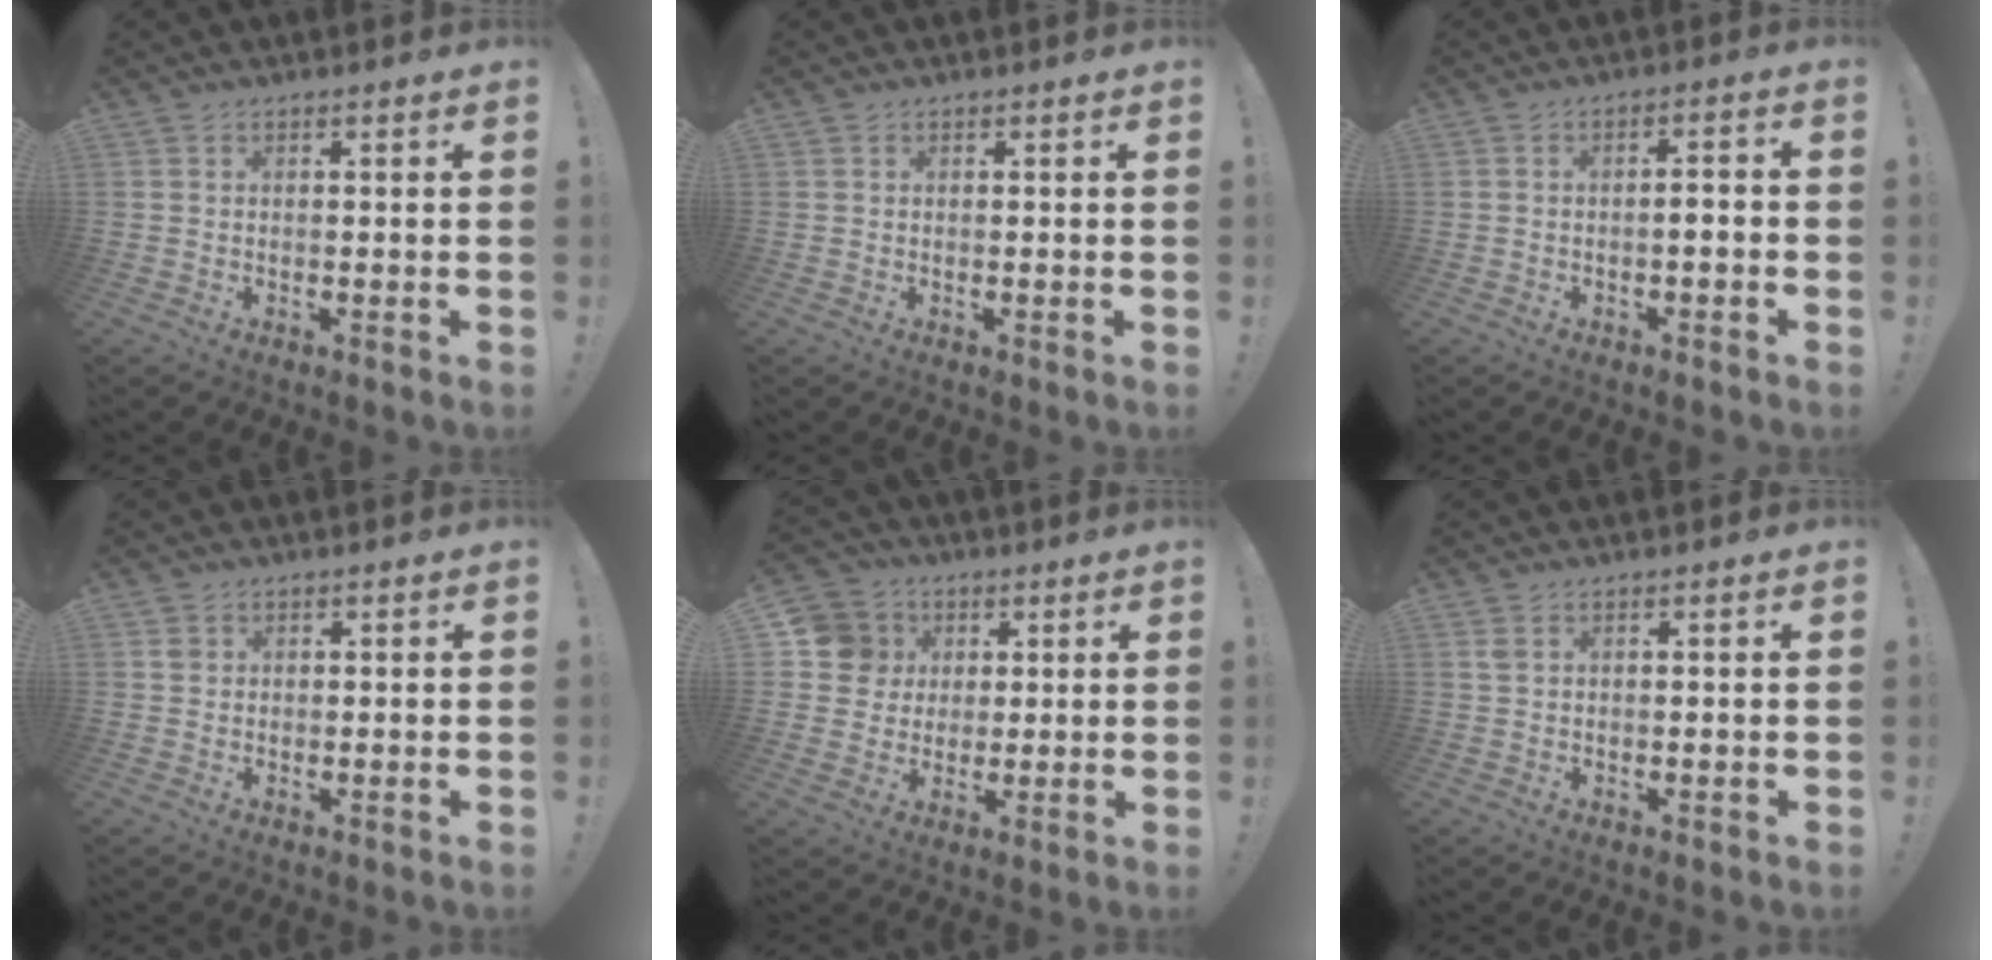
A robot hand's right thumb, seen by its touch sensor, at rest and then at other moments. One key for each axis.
{"total": 0.0}
{"total": 2.9, "fx": -1.4, "fy": 0.2, "fz": 2.6, "tx": -0.042, "ty": 0.001, "tz": -0.025}
{"total": 1.7, "fx": 0.9, "fy": 1.4, "fz": 0.3, "tx": 0.004, "ty": -0.002, "tz": 0.016}
{"total": 10.2, "fx": 2.2, "fy": 9.7, "fz": 2.4, "tx": -0.029, "ty": 0.000, "tz": 0.050}
{"total": 1.3, "fx": 0.8, "fy": 0.7, "fz": 0.8, "tx": -0.016, "ty": 0.001, "tz": 0.014}